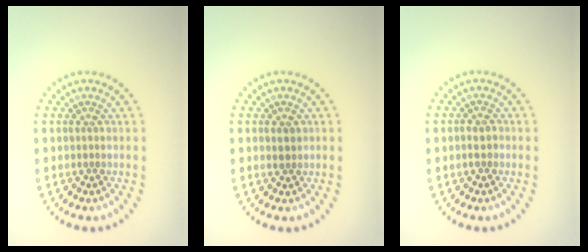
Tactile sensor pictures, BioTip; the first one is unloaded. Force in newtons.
{"total": 1.1, "press": 1.1, "slide": 0.3}
{"total": 1.2, "press": 1.2, "slide": 0.3}